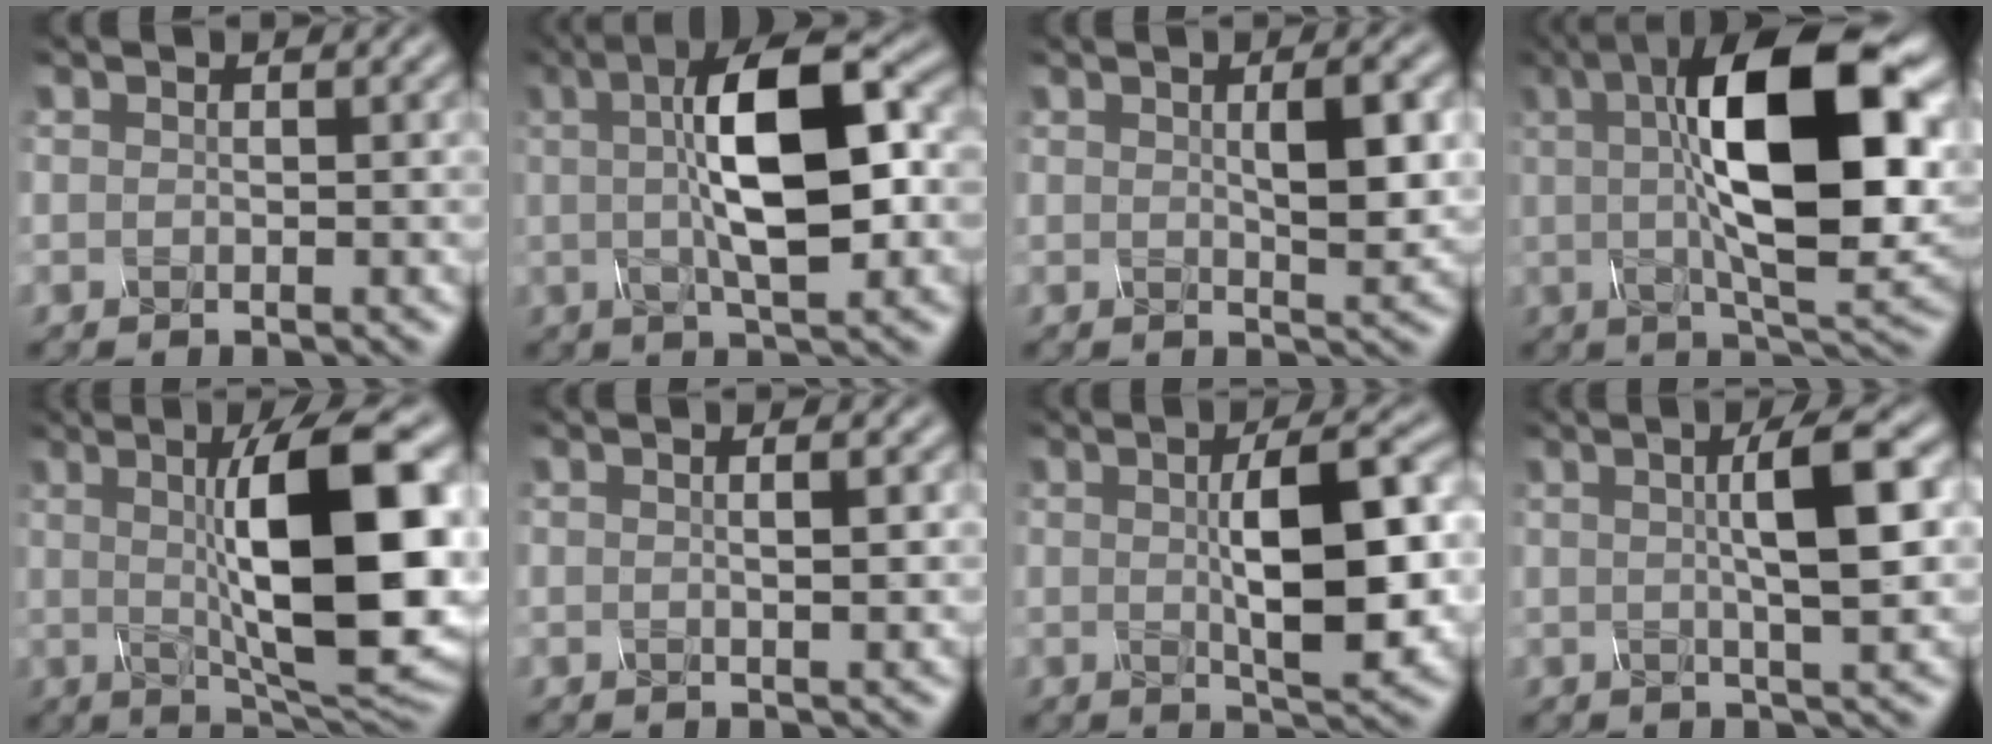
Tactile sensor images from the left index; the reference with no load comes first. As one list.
[{"total": 10.3, "force": [1.4, 3.2, 9.7], "torque": [-0.150, 0.015, 0.015]}, {"total": 4.0, "force": [1.0, 1.1, 3.7], "torque": [-0.061, 0.002, 0.017]}, {"total": 15.1, "force": [2.9, 5.0, 13.9], "torque": [-0.213, 0.009, 0.040]}, {"total": 13.5, "force": [1.1, 3.4, 13.0], "torque": [-0.177, 0.003, 0.016]}, {"total": 2.1, "force": [0.5, 0.6, 1.9], "torque": [-0.017, 0.002, -0.002]}, {"total": 8.1, "force": [0.6, 2.2, 7.7], "torque": [-0.117, 0.006, 0.006]}, {"total": 6.4, "force": [1.3, 1.3, 6.1], "torque": [-0.082, 0.012, 0.014]}]